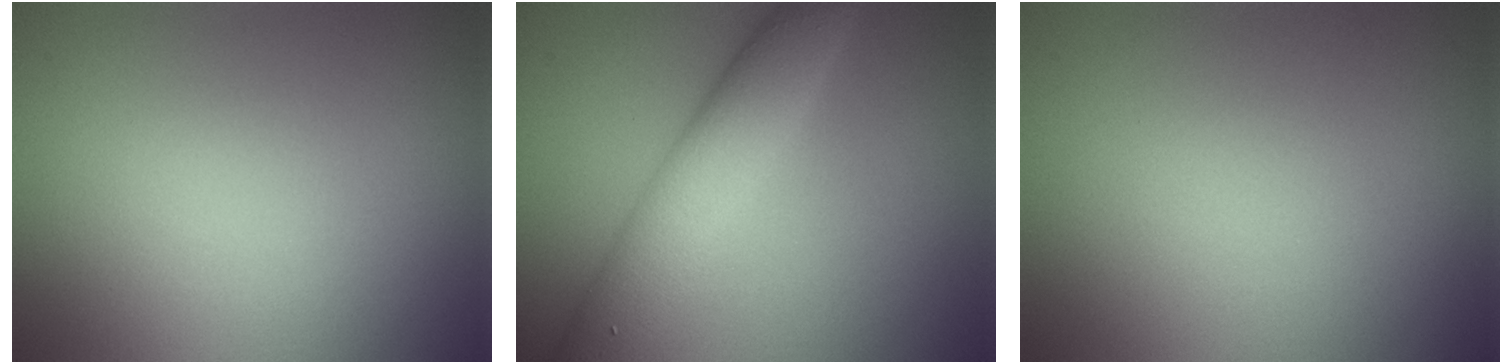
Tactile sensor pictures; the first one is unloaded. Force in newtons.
{"total": 5.9, "press": 5.9, "slide": 0.2}
{"total": 0.0}